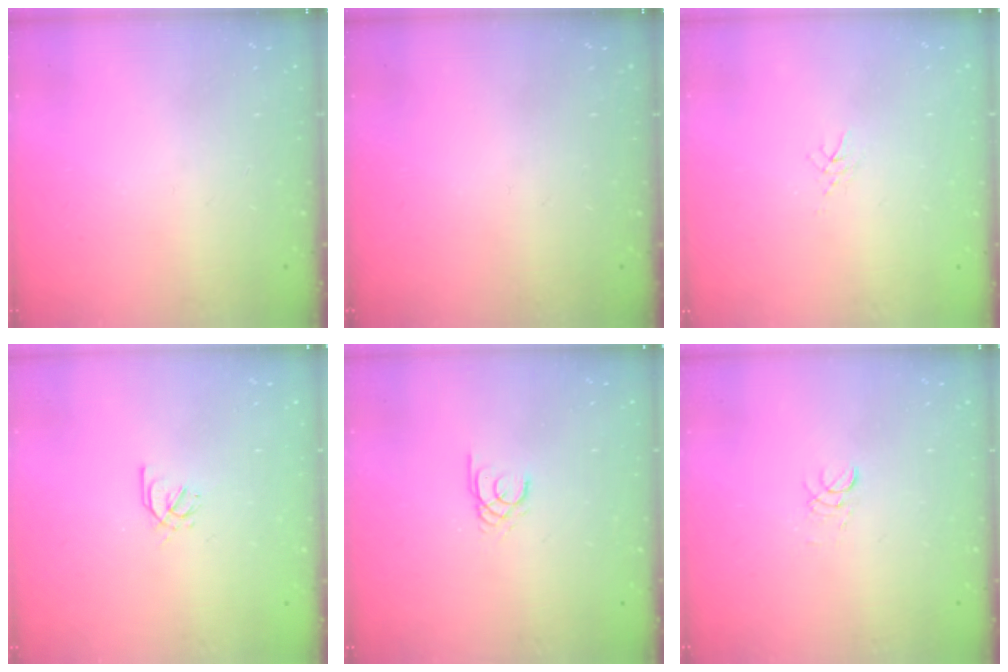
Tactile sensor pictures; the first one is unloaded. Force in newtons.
{"total": 0.0}
{"total": 3.3, "press": 3.3, "slide": 0.4}
{"total": 2.6, "press": 2.5, "slide": 0.7}
{"total": 1.7, "press": 1.7, "slide": 0.2}
{"total": 2.9, "press": 2.8, "slide": 0.3}